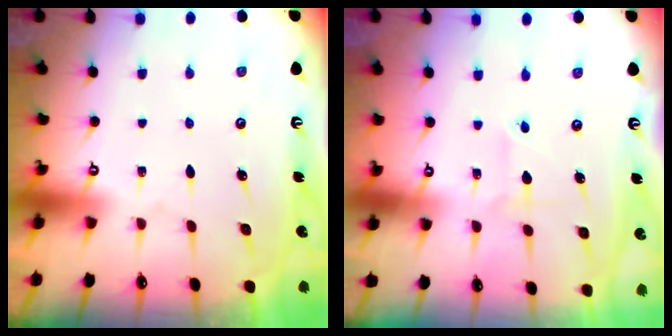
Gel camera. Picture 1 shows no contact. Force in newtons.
{"total": 2.0, "press": 1.9, "slide": 0.5}